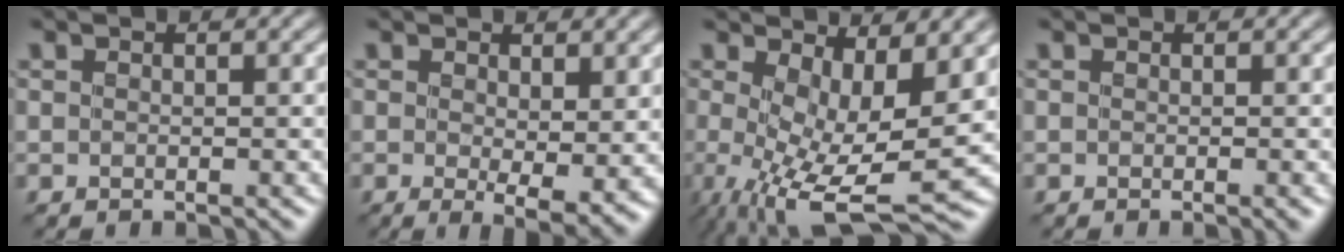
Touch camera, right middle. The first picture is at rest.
{"total": 4.1, "force": [0.6, 1.1, 3.9], "torque": [-0.059, -0.017, 0.015]}
{"total": 8.6, "force": [-0.2, 2.8, 8.1], "torque": [-0.146, -0.017, 0.004]}
{"total": 0.6, "force": [-0.1, 0.0, 0.5], "torque": [-0.005, 0.000, -0.005]}